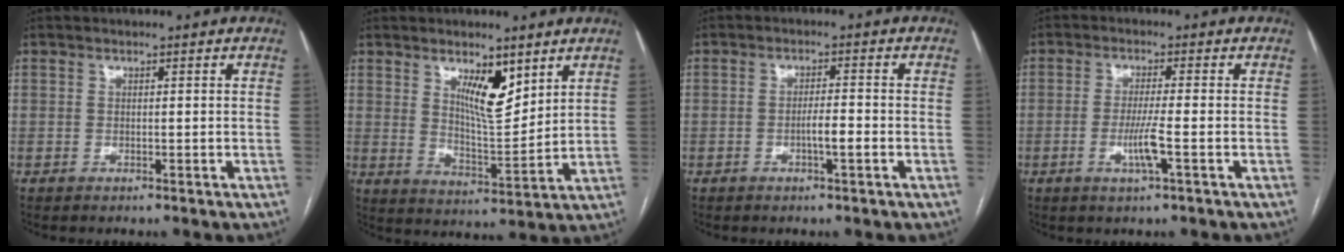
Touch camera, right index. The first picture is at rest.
{"total": 8.0, "force": [4.4, 2.4, 6.2], "torque": [-0.108, -0.009, 0.082]}
{"total": 3.1, "force": [-1.1, 0.2, 2.9], "torque": [-0.048, 0.001, -0.019]}
{"total": 4.7, "force": [-1.5, -0.3, 4.4], "torque": [-0.086, -0.009, -0.029]}